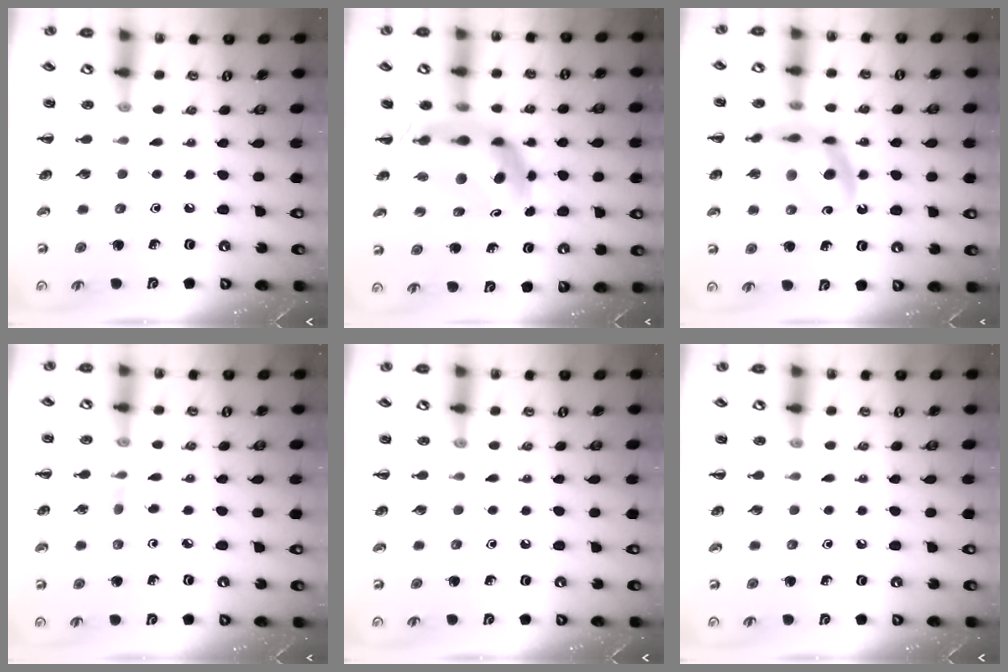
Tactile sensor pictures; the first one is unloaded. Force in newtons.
{"total": 11.2, "press": 10.6, "slide": 3.6}
{"total": 14.4, "press": 14.0, "slide": 3.4}
{"total": 3.0, "press": 2.8, "slide": 1.1}
{"total": 0.0}
{"total": 0.0}